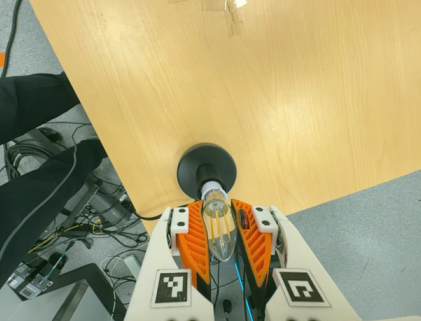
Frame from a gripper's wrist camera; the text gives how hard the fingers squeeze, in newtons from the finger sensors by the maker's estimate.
{"total": 21.7, "left": 23.0, "right": 20.3}